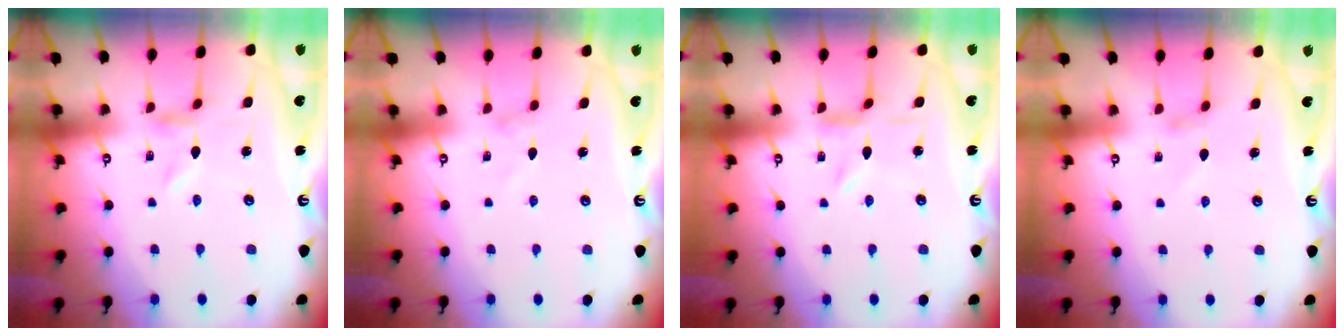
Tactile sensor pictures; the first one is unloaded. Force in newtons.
{"total": 0.0}
{"total": 1.1, "press": 1.1, "slide": 0.2}
{"total": 1.2, "press": 1.1, "slide": 0.4}